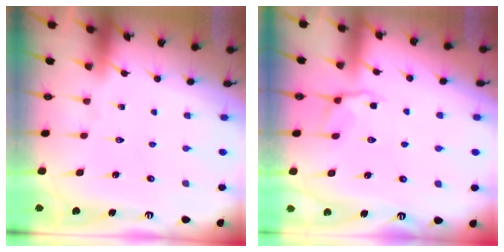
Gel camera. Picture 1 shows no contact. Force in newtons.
{"total": 4.8, "press": 4.4, "slide": 2.1}